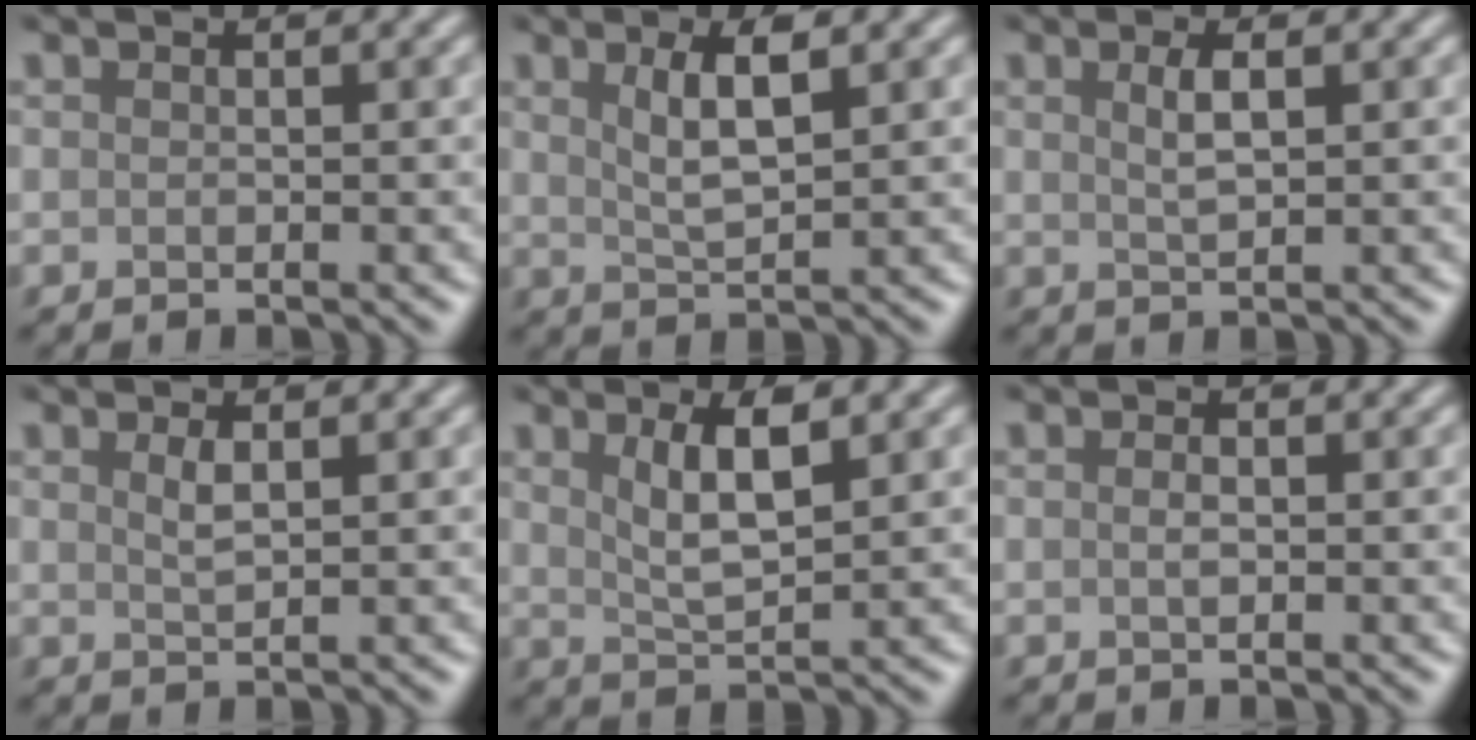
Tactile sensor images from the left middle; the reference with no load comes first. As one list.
[{"total": 3.7, "force": [1.5, 1.0, 3.2], "torque": [-0.060, 0.002, 0.027]}, {"total": 2.0, "force": [0.7, 0.6, 1.8], "torque": [-0.033, 0.002, 0.015]}, {"total": 1.3, "force": [0.6, 0.3, 1.1], "torque": [-0.023, -0.001, 0.013]}, {"total": 3.8, "force": [1.6, 1.0, 3.3], "torque": [-0.064, -0.002, 0.032]}, {"total": 0.8, "force": [0.0, 0.3, 0.7], "torque": [-0.016, -0.001, 0.000]}]